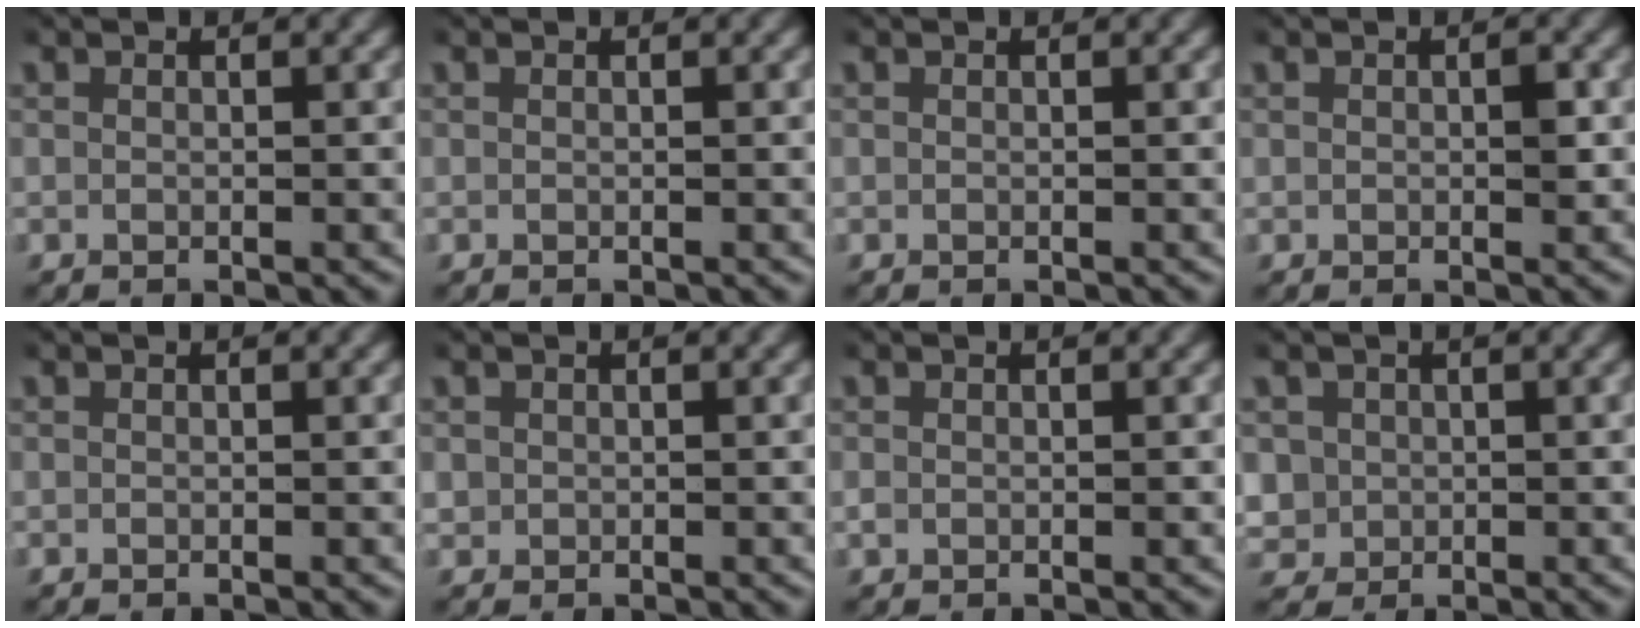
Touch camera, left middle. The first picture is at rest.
{"total": 0.0}
{"total": 0.0}
{"total": 1.1, "force": [0.0, 0.6, 0.9], "torque": [-0.011, 0.000, 0.000]}
{"total": 0.0}
{"total": 1.2, "force": [0.1, 1.2, 0.3], "torque": [-0.013, -0.003, 0.003]}
{"total": 0.7, "force": [-0.2, 0.6, 0.3], "torque": [-0.007, 0.000, -0.004]}
{"total": 5.6, "force": [0.1, 5.3, 1.8], "torque": [-0.063, -0.020, 0.007]}